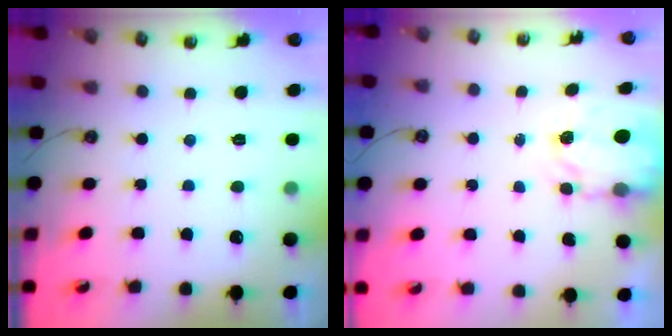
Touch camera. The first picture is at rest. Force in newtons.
{"total": 4.0, "press": 4.0, "slide": 0.1}